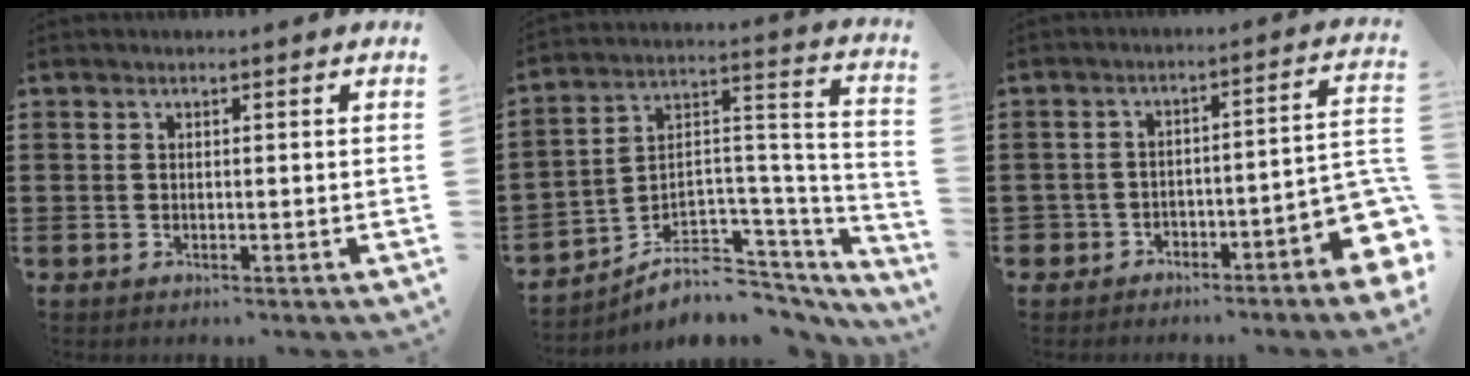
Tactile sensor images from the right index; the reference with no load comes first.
{"total": 6.1, "force": [-3.9, 4.1, 2.4], "torque": [-0.051, -0.007, -0.066]}
{"total": 4.6, "force": [-3.7, 1.3, 2.3], "torque": [-0.038, -0.006, -0.074]}